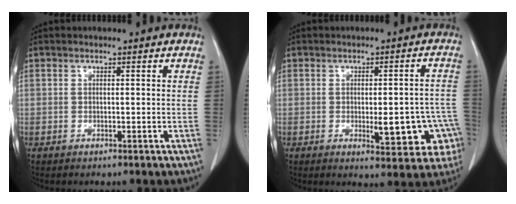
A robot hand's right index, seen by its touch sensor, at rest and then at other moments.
{"total": 10.4, "force": [-3.0, 3.6, 9.3], "torque": [-0.090, 0.014, -0.030]}